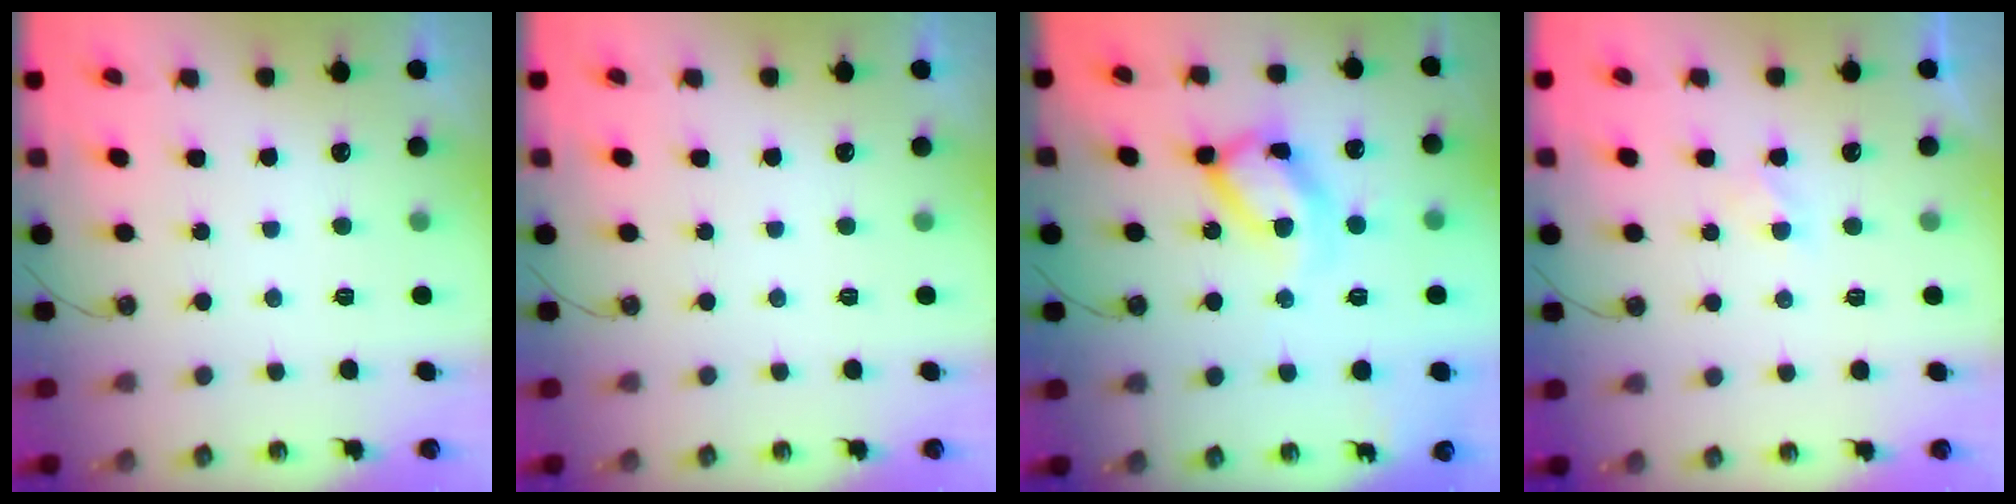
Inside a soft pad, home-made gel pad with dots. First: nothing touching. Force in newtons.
{"total": 0.0}
{"total": 15.9, "press": 15.9, "slide": 1.1}
{"total": 1.5, "press": 1.4, "slide": 0.4}